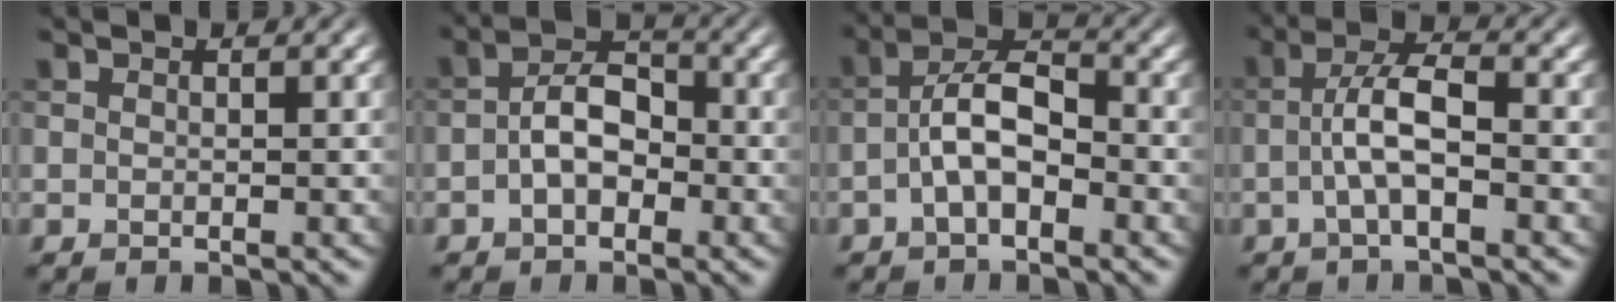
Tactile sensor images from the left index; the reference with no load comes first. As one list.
[{"total": 4.1, "force": [-0.9, 2.5, 3.1], "torque": [-0.052, 0.009, -0.023]}, {"total": 4.7, "force": [-1.5, 2.1, 4.0], "torque": [-0.071, 0.016, -0.037]}, {"total": 4.2, "force": [-0.8, 1.2, 3.9], "torque": [-0.076, 0.011, -0.022]}]